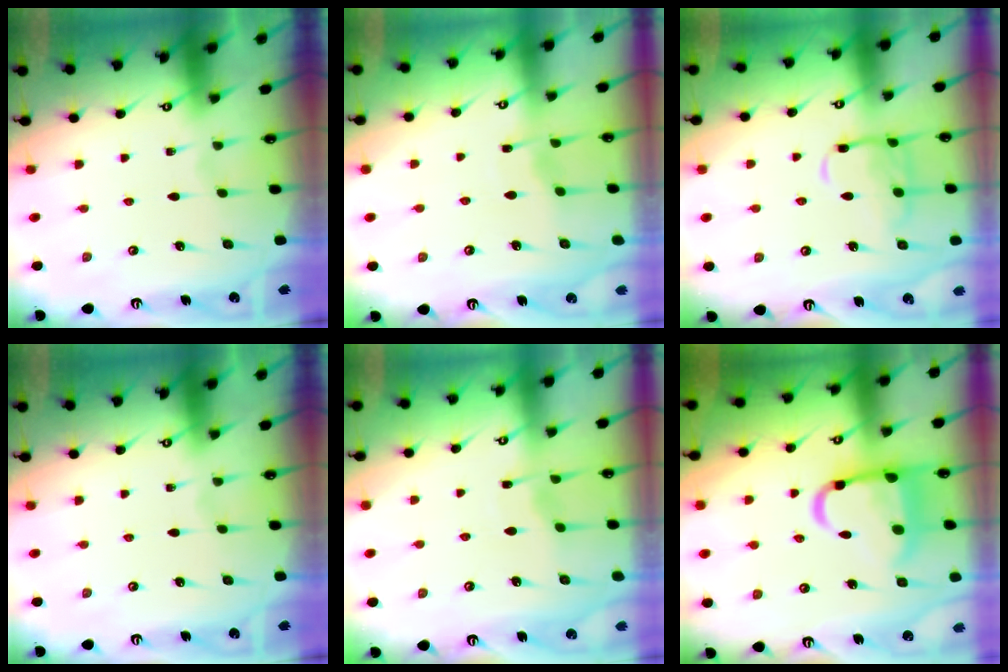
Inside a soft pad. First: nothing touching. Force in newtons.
{"total": 3.9, "press": 3.8, "slide": 0.5}
{"total": 11.1, "press": 11.0, "slide": 0.8}
{"total": 0.0}
{"total": 3.9, "press": 3.8, "slide": 0.5}
{"total": 13.2, "press": 13.1, "slide": 1.5}